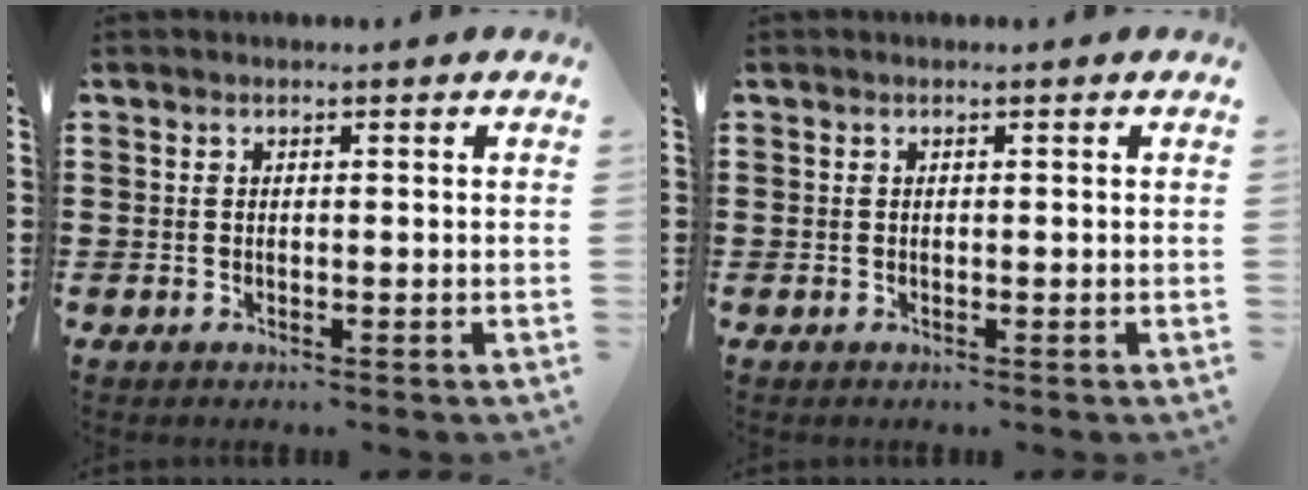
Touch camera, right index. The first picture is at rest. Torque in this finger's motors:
{"motor_torque": [0.05, 0.19, 0.00, 0.00]}